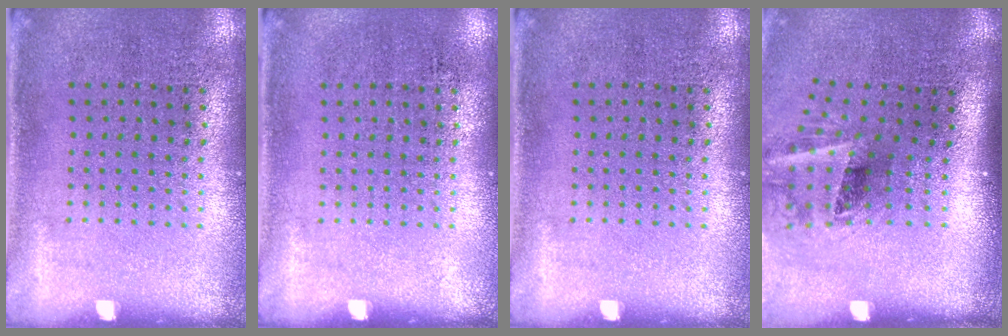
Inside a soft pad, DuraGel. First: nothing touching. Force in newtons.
{"total": 0.0}
{"total": 0.0}
{"total": 2.0, "press": 1.2, "slide": 1.6}